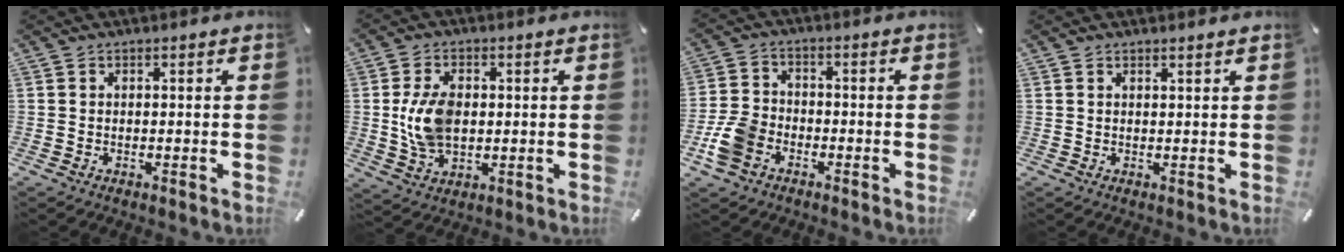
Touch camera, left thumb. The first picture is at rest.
{"total": 10.1, "force": [0.6, 6.8, 7.4], "torque": [-0.155, 0.005, 0.012]}
{"total": 8.1, "force": [-3.8, 5.8, 4.2], "torque": [-0.095, 0.019, -0.071]}
{"total": 0.7, "force": [0.7, -0.1, 0.3], "torque": [-0.004, -0.003, 0.013]}